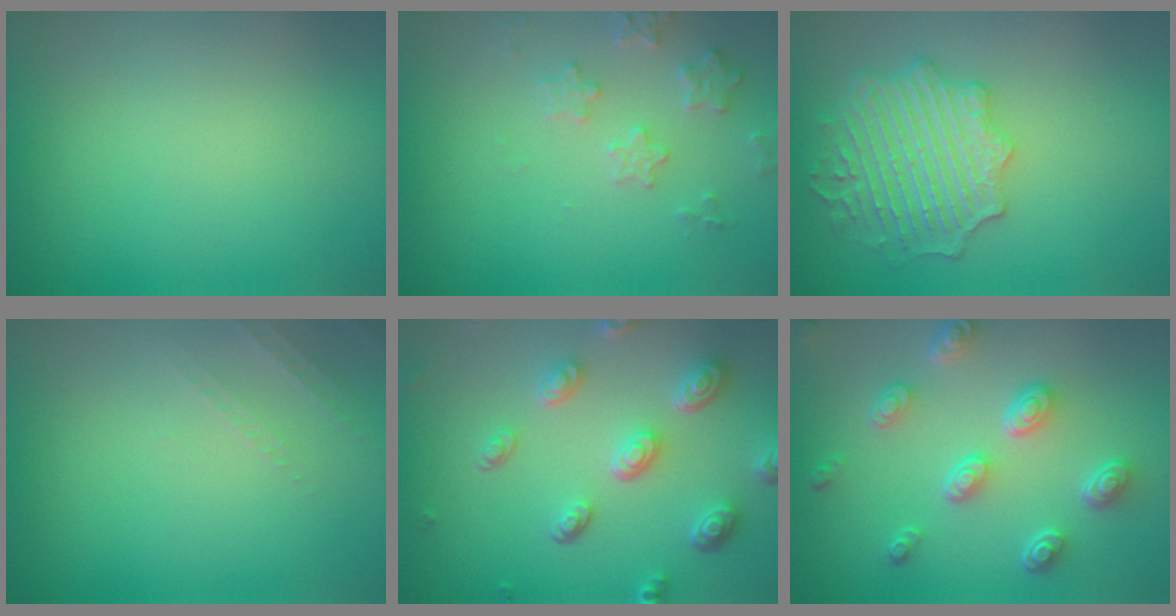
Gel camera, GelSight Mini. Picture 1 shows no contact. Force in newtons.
{"total": 2.5, "press": 2.4, "slide": 0.6}
{"total": 4.3, "press": 4.3, "slide": 0.8}
{"total": 1.3, "press": 1.2, "slide": 0.4}
{"total": 5.2, "press": 3.9, "slide": 3.5}
{"total": 4.4, "press": 3.6, "slide": 2.6}